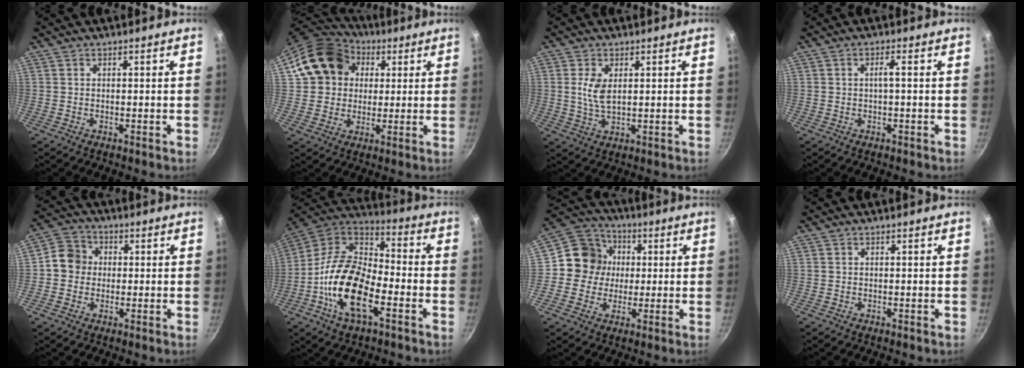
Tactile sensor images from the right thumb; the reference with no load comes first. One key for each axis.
{"total": 15.4, "fx": 4.1, "fy": 12.9, "fz": 7.2, "tx": -0.105, "ty": 0.023, "tz": 0.062}
{"total": 5.0, "fx": 1.1, "fy": 2.7, "fz": 4.1, "tx": -0.081, "ty": -0.009, "tz": 0.024}
{"total": 1.7, "fx": -0.1, "fy": 0.2, "fz": 1.7, "tx": -0.033, "ty": 0.007, "tz": -0.002}
{"total": 6.7, "fx": 0.1, "fy": 6.1, "fz": 2.7, "tx": -0.016, "ty": 0.013, "tz": -0.019}
{"total": 19.4, "fx": -6.5, "fy": 9.8, "fz": 15.4, "tx": -0.277, "ty": 0.037, "tz": -0.142}
{"total": 10.6, "fx": 0.7, "fy": 10.1, "fz": 3.3, "tx": -0.016, "ty": 0.020, "tz": -0.011}
{"total": 0.0}